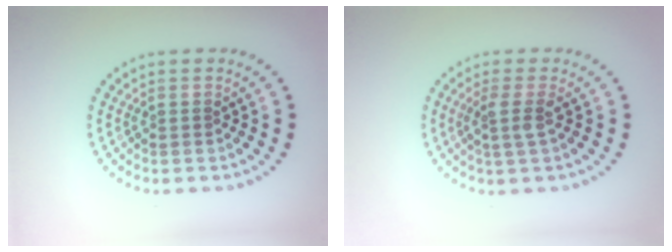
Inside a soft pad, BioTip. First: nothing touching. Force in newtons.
{"total": 1.8, "press": 1.4, "slide": 1.2}